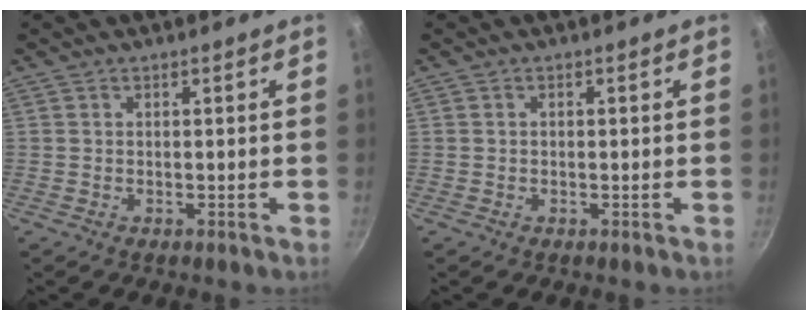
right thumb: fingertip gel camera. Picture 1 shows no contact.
{"total": 0.0}